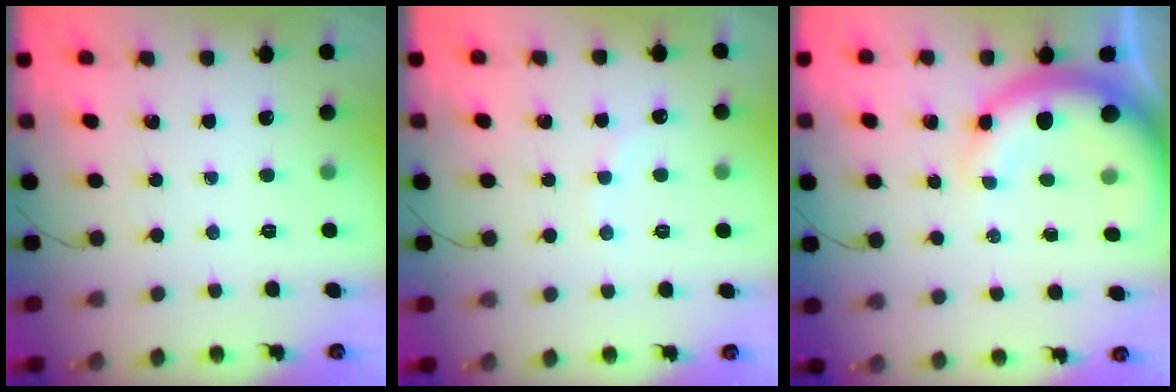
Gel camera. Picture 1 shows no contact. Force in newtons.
{"total": 4.1, "press": 4.0, "slide": 0.6}
{"total": 11.4, "press": 11.1, "slide": 2.6}